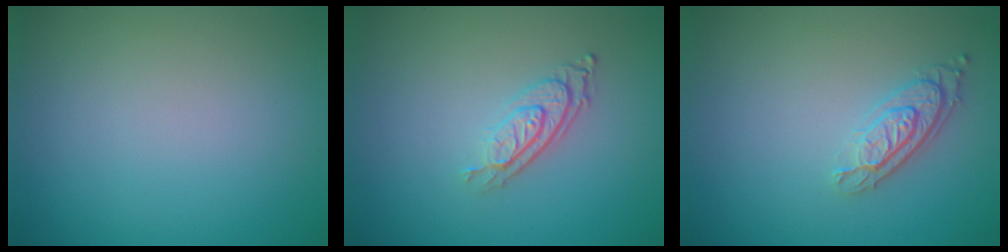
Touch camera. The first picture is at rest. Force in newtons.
{"total": 2.9, "press": 2.1, "slide": 2.1}
{"total": 3.0, "press": 2.3, "slide": 1.9}